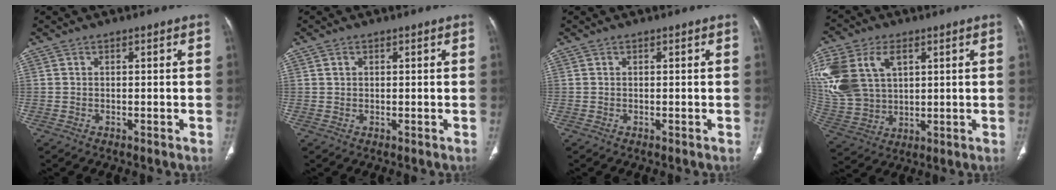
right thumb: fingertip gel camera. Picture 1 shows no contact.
{"total": 1.1, "force": [0.4, 0.8, 0.5], "torque": [-0.005, -0.001, 0.008]}
{"total": 0.0}
{"total": 18.5, "force": [6.0, 12.7, 12.1], "torque": [-0.274, 0.002, 0.124]}